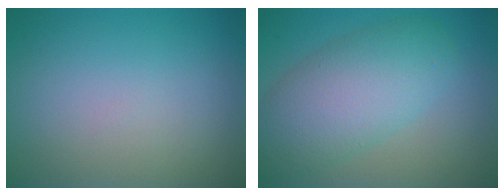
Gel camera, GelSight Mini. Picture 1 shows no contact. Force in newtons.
{"total": 7.0, "press": 7.0, "slide": 0.3}